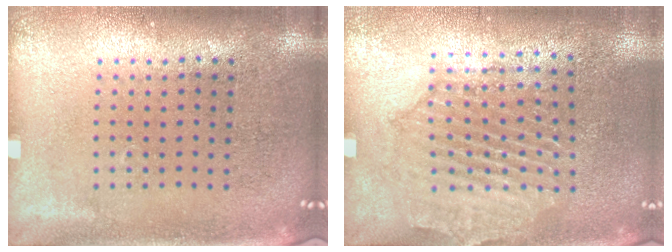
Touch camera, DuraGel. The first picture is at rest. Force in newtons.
{"total": 1.8, "press": 1.8, "slide": 0.3}